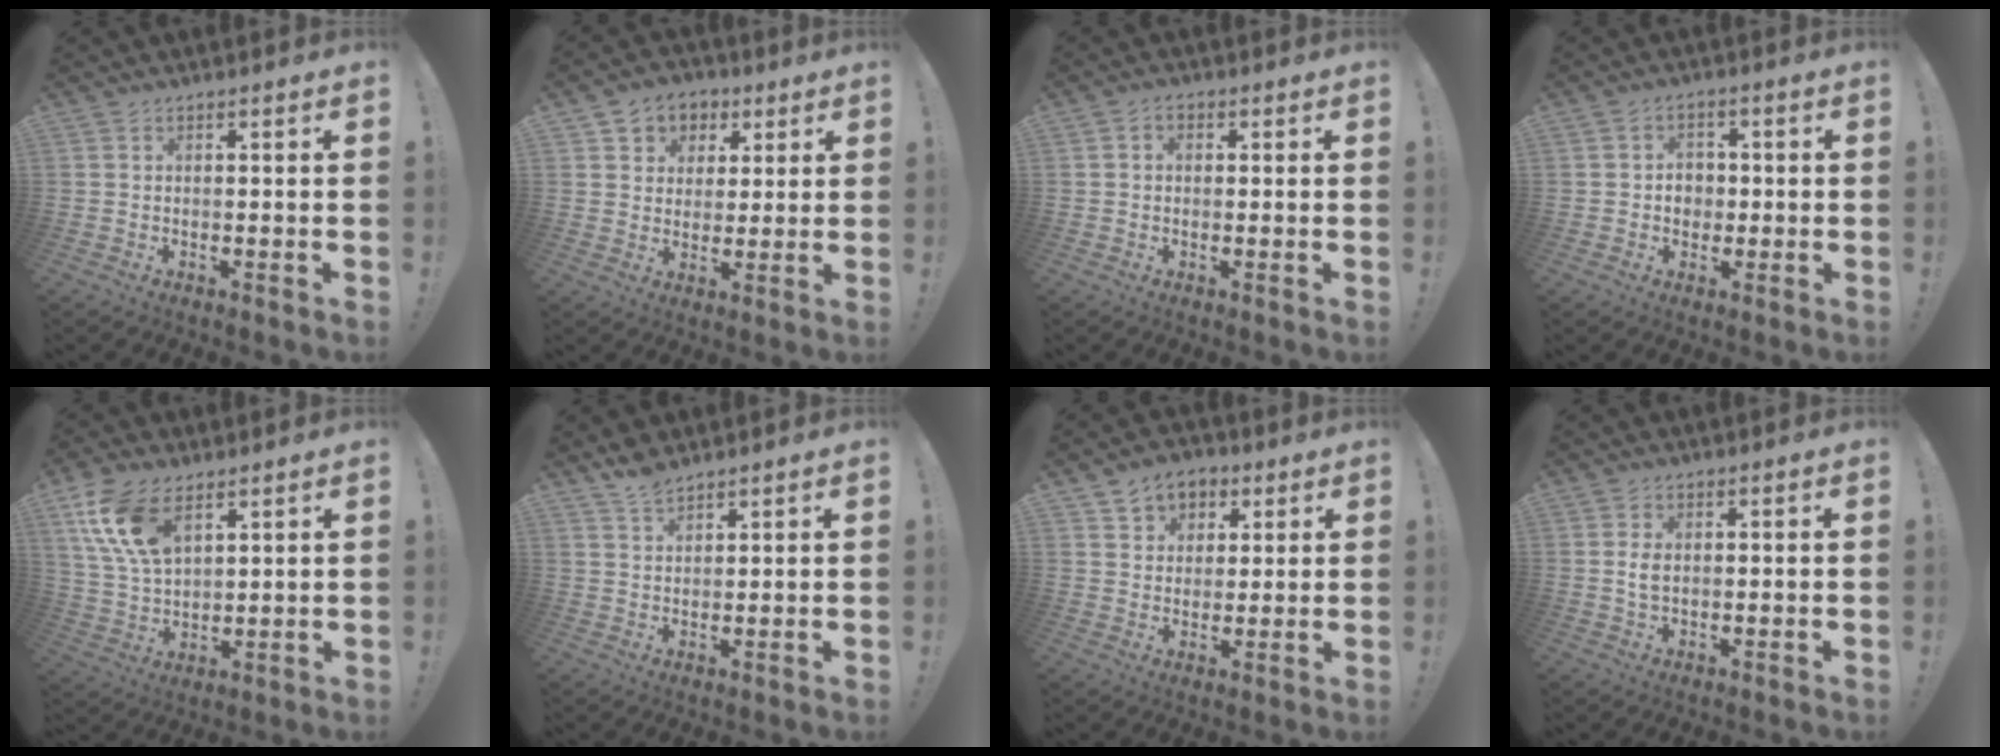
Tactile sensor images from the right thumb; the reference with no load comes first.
{"total": 7.0, "force": [2.1, 6.6, 1.4], "torque": [-0.007, -0.014, 0.042]}
{"total": 2.0, "force": [0.0, 1.5, 1.3], "torque": [-0.018, 0.004, -0.002]}
{"total": 4.9, "force": [-0.2, 4.4, 2.0], "torque": [-0.028, -0.002, -0.003]}
{"total": 14.7, "force": [7.6, 8.1, 9.6], "torque": [-0.192, -0.022, 0.145]}
{"total": 4.5, "force": [4.0, 1.2, 1.6], "torque": [-0.027, -0.026, 0.073]}
{"total": 7.5, "force": [3.6, 6.2, 2.2], "torque": [-0.019, -0.023, 0.067]}
{"total": 3.0, "force": [0.3, 1.9, 2.3], "torque": [-0.031, -0.001, 0.002]}